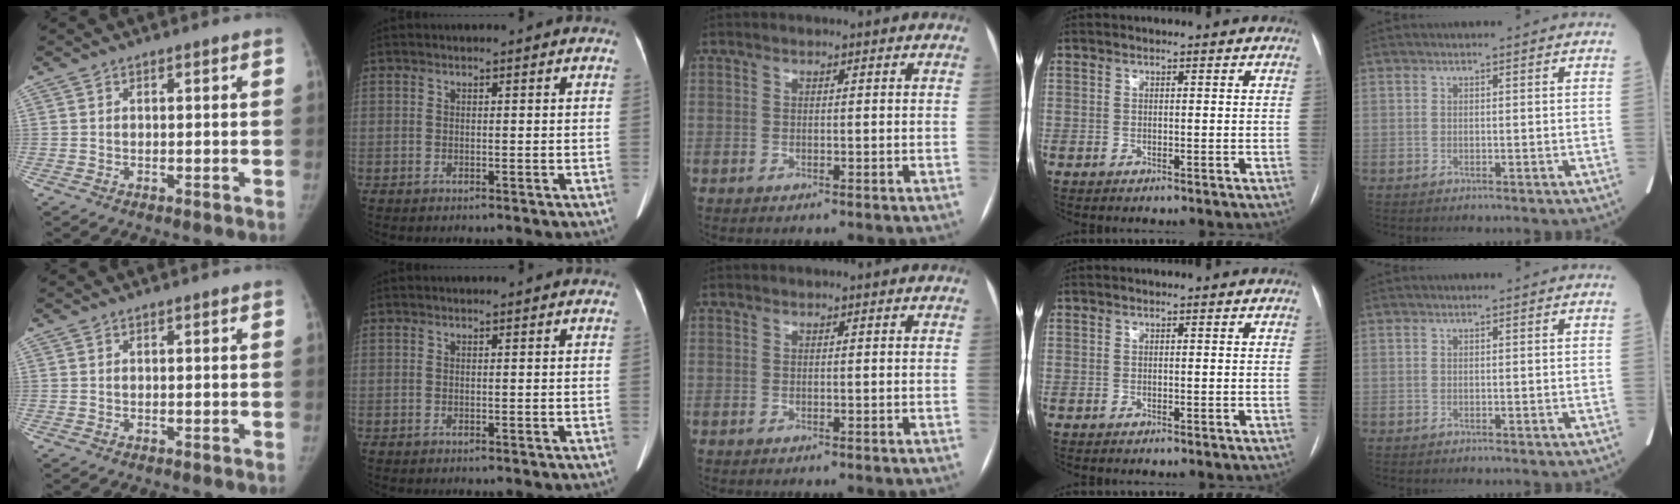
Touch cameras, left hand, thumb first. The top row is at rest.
{}